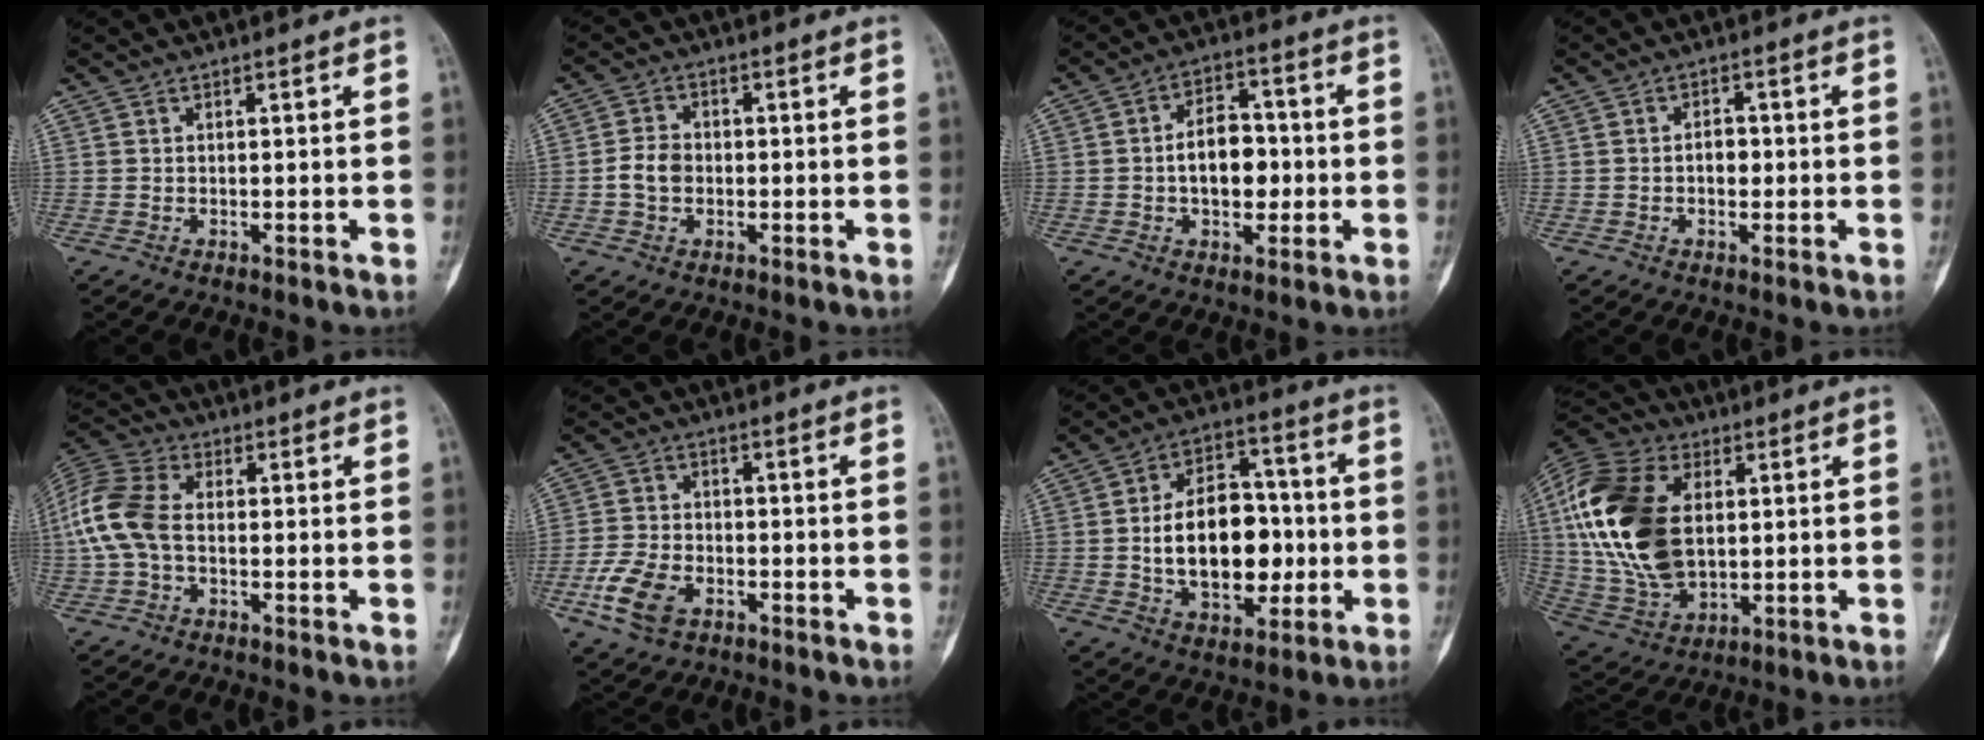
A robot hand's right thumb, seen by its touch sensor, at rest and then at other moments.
{"total": 4.4, "force": [-0.7, 3.4, 2.6], "torque": [-0.045, 0.011, -0.017]}
{"total": 9.6, "force": [-0.8, 6.2, 7.3], "torque": [-0.085, 0.020, -0.018]}
{"total": 2.7, "force": [-0.3, 1.9, 1.9], "torque": [-0.015, 0.007, -0.009]}
{"total": 11.0, "force": [-0.5, 6.9, 8.6], "torque": [-0.197, 0.027, -0.018]}
{"total": 8.7, "force": [-3.9, 5.4, 5.7], "torque": [-0.115, 0.012, -0.075]}
{"total": 17.6, "force": [-1.3, 11.2, 13.5], "torque": [-0.181, 0.028, -0.013]}
{"total": 23.3, "force": [3.1, 14.6, 18.0], "torque": [-0.369, -0.007, 0.060]}